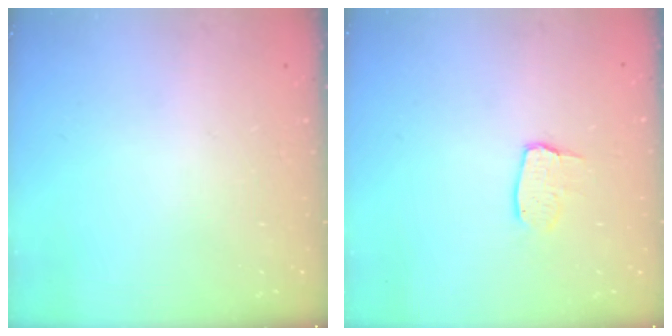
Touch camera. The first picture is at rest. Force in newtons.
{"total": 6.1, "press": 6.0, "slide": 0.4}